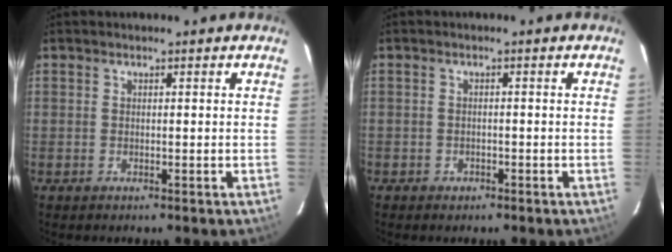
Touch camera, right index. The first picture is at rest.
{"total": 1.7, "force": [-1.1, 1.3, 0.1], "torque": [-0.006, 0.004, -0.017]}